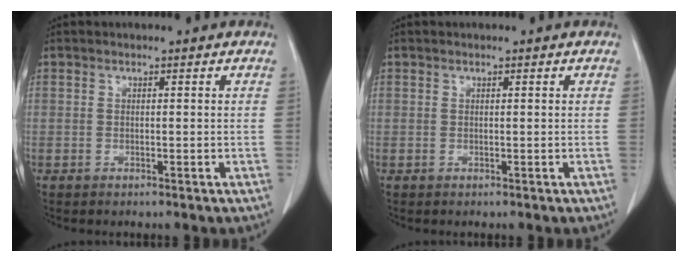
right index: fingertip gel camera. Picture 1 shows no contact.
{"total": 0.0}